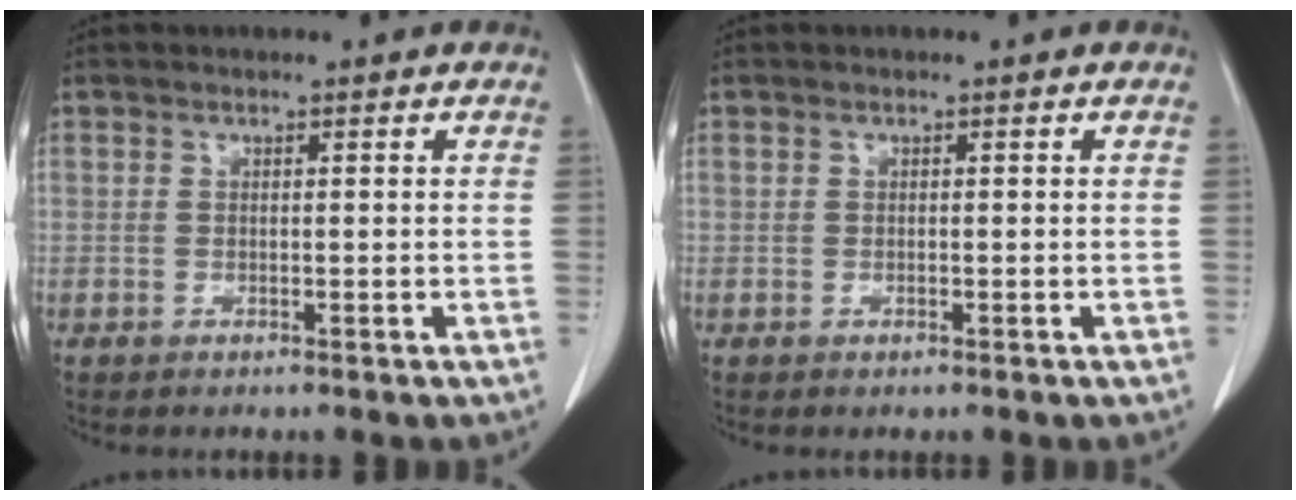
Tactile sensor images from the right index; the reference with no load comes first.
{"total": 0.0}